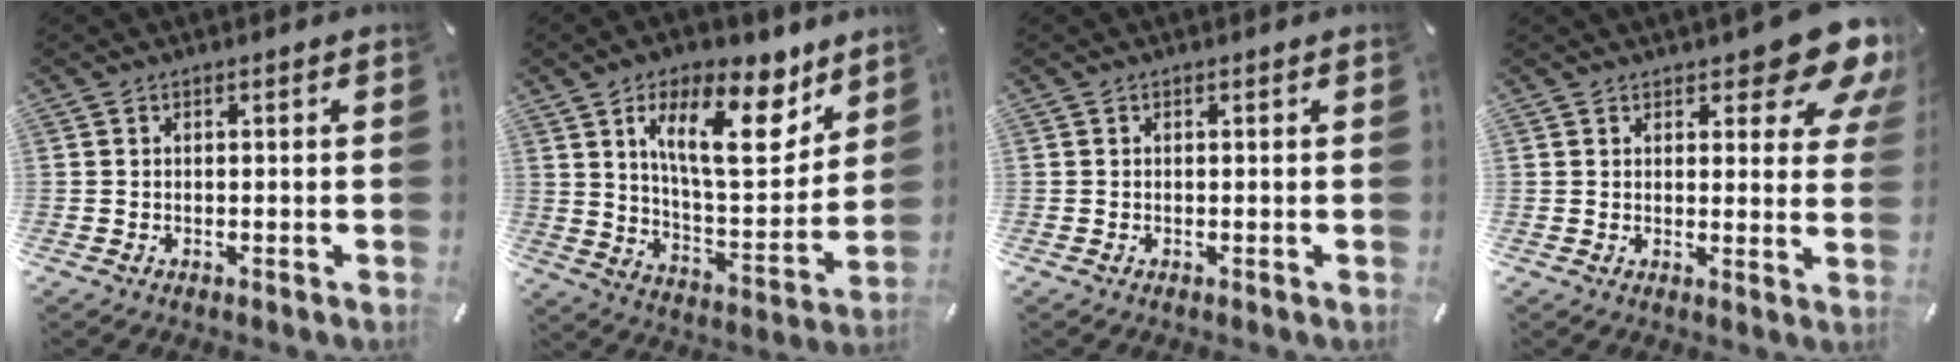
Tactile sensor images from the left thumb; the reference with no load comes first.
{"total": 19.8, "force": [10.8, 8.4, 14.4], "torque": [-0.220, -0.054, 0.174]}
{"total": 0.0}
{"total": 11.6, "force": [7.9, 5.0, 6.9], "torque": [-0.070, -0.059, 0.136]}